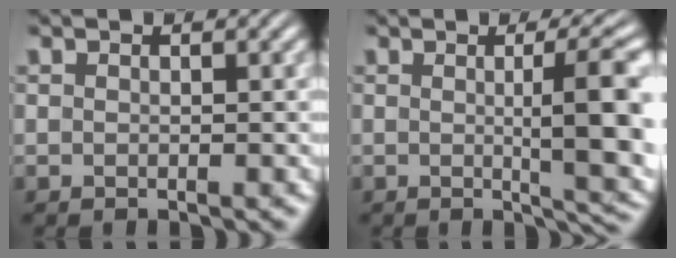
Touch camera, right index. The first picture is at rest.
{"total": 6.3, "force": [-0.2, 1.0, 6.2], "torque": [-0.071, 0.001, -0.008]}